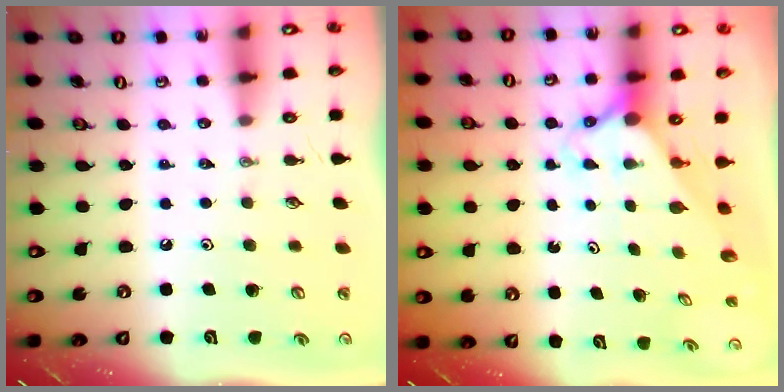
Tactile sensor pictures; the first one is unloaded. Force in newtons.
{"total": 2.1, "press": 2.1, "slide": 0.2}